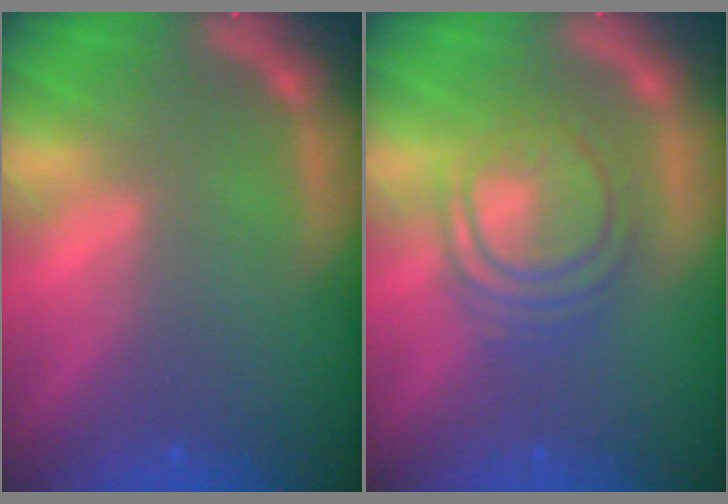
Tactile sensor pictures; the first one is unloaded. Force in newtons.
{"total": 6.5}